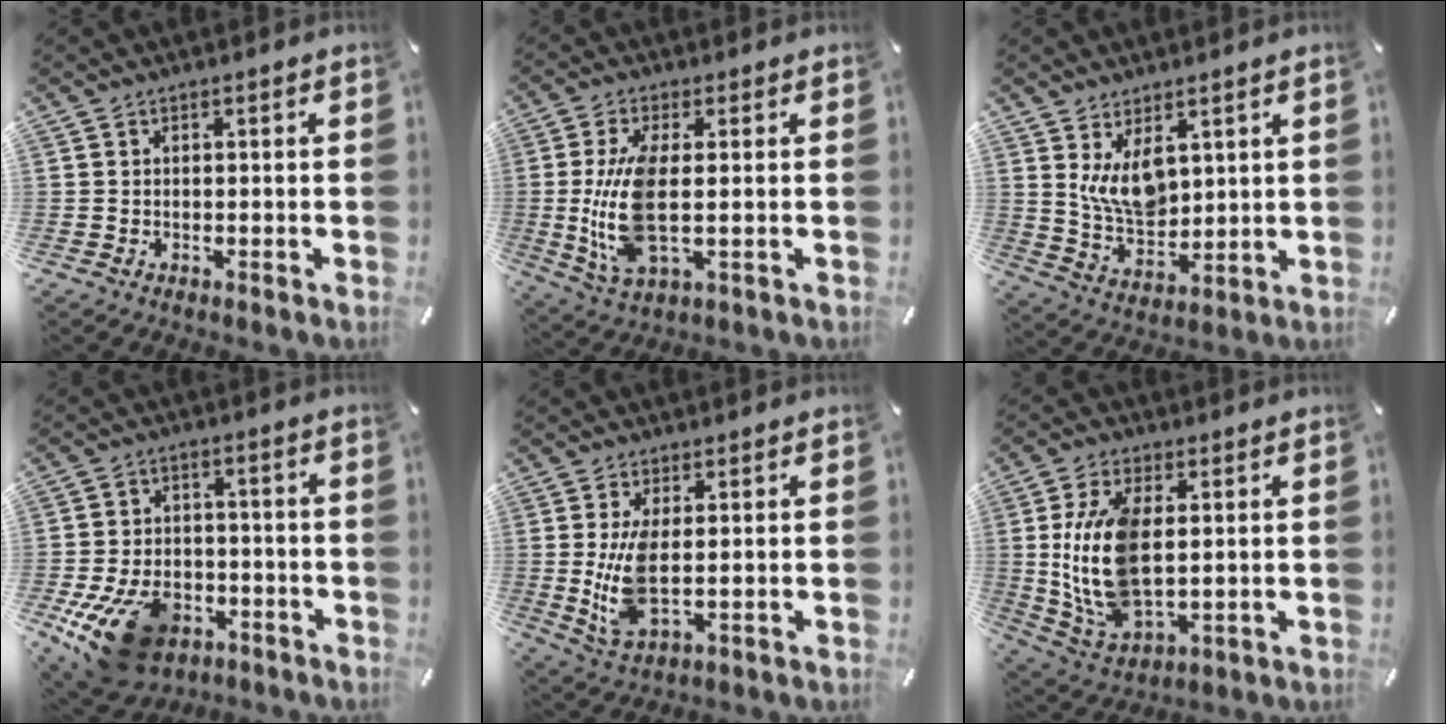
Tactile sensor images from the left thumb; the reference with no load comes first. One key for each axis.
{"total": 12.9, "fx": 0.4, "fy": 4.5, "fz": 12.1, "tx": -0.268, "ty": -0.026, "tz": 0.004}
{"total": 8.9, "fx": 3.9, "fy": 5.5, "fz": 5.8, "tx": -0.127, "ty": -0.021, "tz": 0.071}
{"total": 15.5, "fx": -7.8, "fy": 9.6, "fz": 9.3, "tx": -0.171, "ty": 0.046, "tz": -0.127}
{"total": 9.5, "fx": 0.8, "fy": 3.7, "fz": 8.7, "tx": -0.185, "ty": -0.022, "tz": 0.014}
{"total": 15.3, "fx": 1.8, "fy": 8.6, "fz": 12.6, "tx": -0.300, "ty": -0.013, "tz": 0.031}